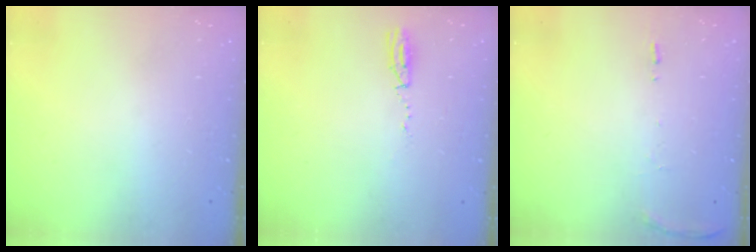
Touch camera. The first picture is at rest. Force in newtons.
{"total": 3.7, "press": 2.9, "slide": 2.2}
{"total": 7.5, "press": 7.5, "slide": 0.9}